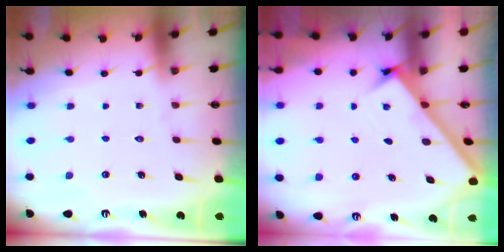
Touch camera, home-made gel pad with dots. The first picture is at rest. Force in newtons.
{"total": 2.8, "press": 2.8, "slide": 0.4}